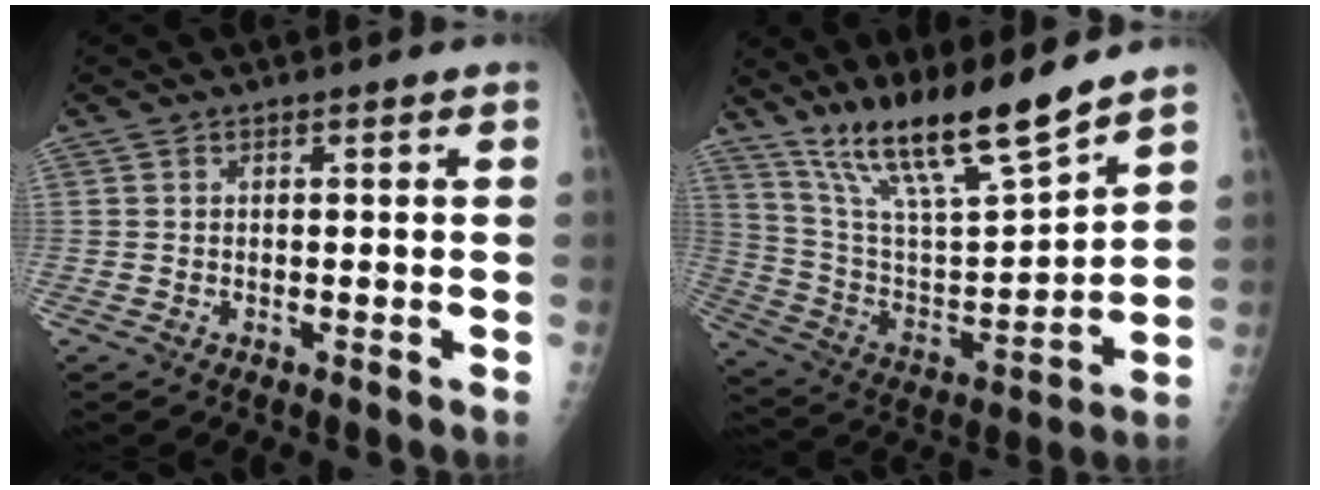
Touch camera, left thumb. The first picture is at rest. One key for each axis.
{"total": 18.1, "fx": 14.3, "fy": 1.7, "fz": 10.9, "tx": -0.176, "ty": -0.074, "tz": 0.271}